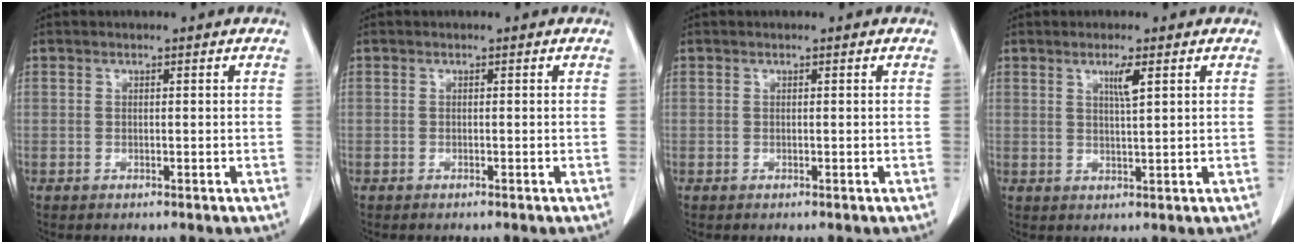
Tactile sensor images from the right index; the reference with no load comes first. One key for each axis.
{"total": 0.0}
{"total": 0.0}
{"total": 2.9, "fx": 1.5, "fy": 0.0, "fz": 2.5, "tx": -0.047, "ty": -0.004, "tz": 0.027}